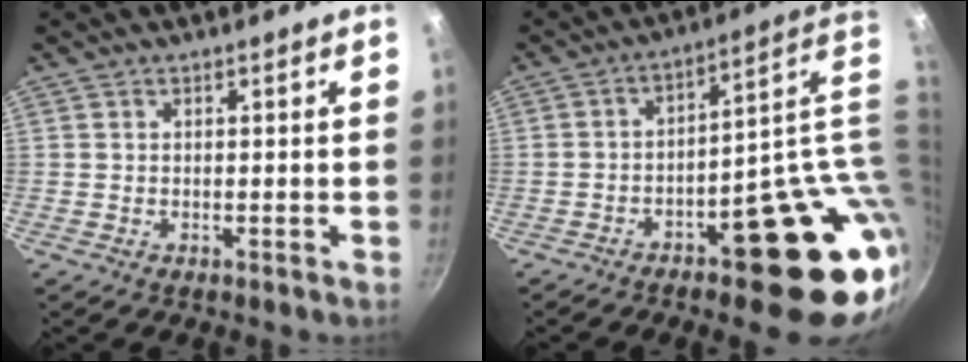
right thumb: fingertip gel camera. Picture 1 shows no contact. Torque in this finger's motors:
{"motor_torque": [3.54, 1.47, 2.00, -0.77, 0.33]}